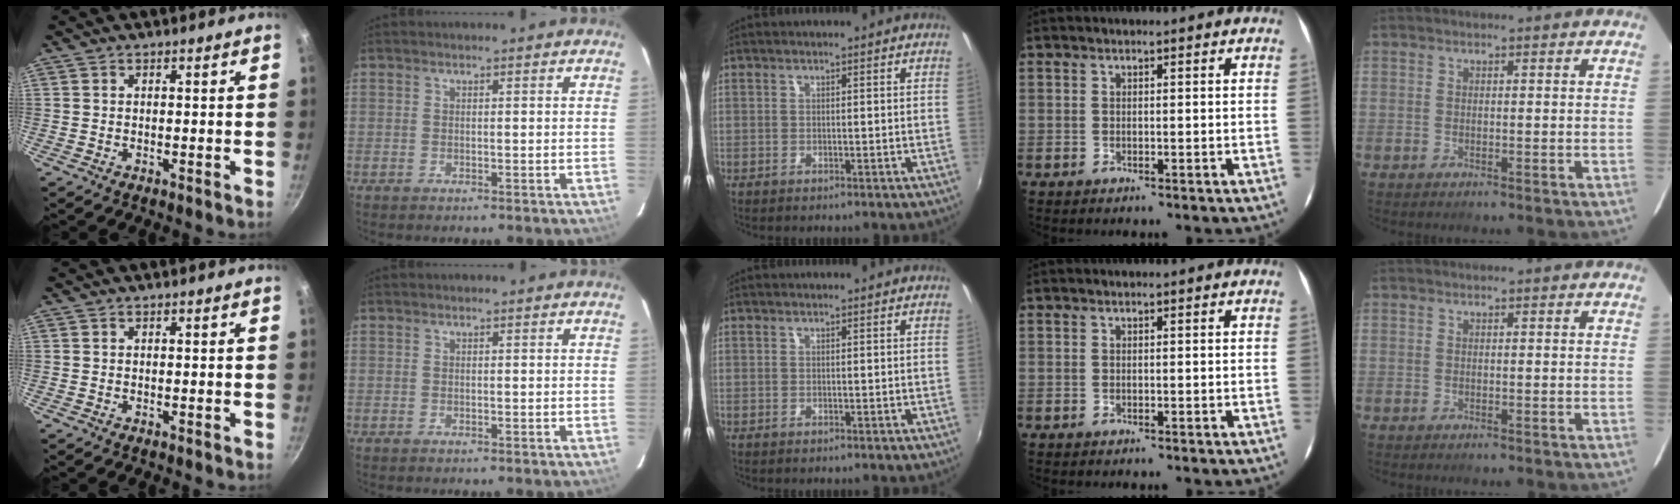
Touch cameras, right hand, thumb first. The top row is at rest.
{}